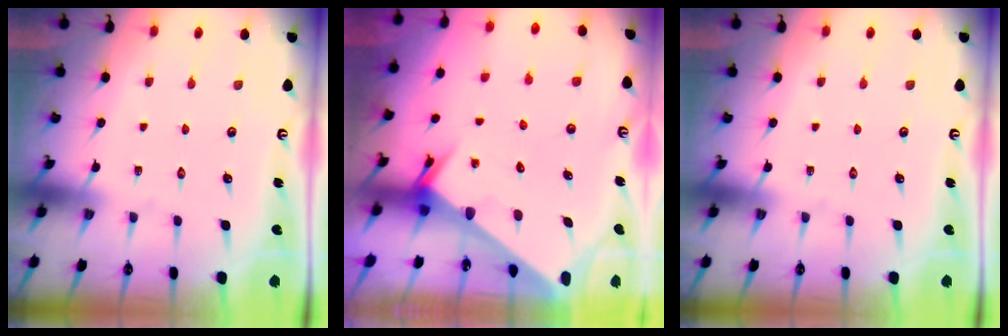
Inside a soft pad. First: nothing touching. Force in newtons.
{"total": 2.5, "press": 2.5, "slide": 0.1}
{"total": 0.0}